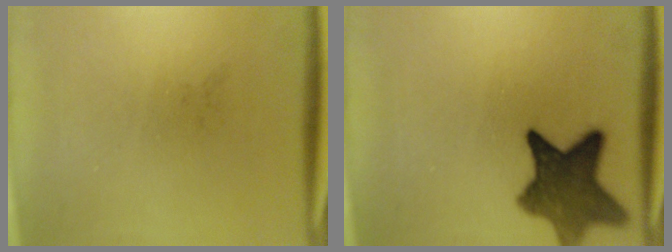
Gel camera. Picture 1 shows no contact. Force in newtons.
{"total": 9.9}